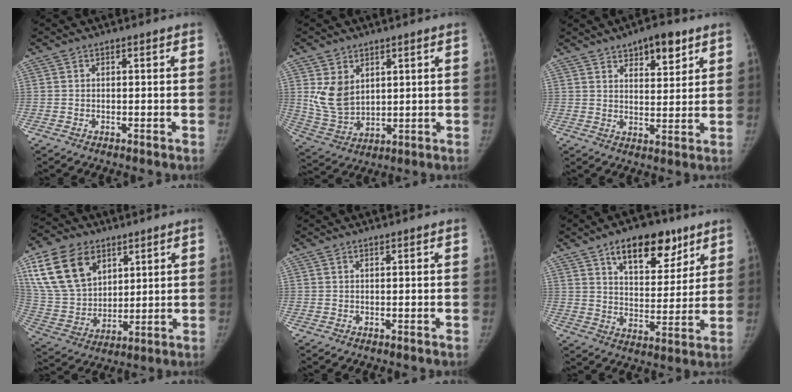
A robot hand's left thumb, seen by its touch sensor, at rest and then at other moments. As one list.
[{"total": 8.8, "force": [3.0, 6.3, 5.3], "torque": [-0.081, -0.022, 0.080]}, {"total": 8.1, "force": [5.0, 3.6, 5.3], "torque": [-0.051, -0.026, 0.072]}, {"total": 18.2, "force": [8.7, 12.3, 10.1], "torque": [-0.176, -0.022, 0.175]}, {"total": 0.6, "force": [0.5, 0.0, 0.1], "torque": [-0.003, 0.006, 0.011]}, {"total": 14.9, "force": [9.0, 7.6, 9.1], "torque": [-0.088, -0.043, 0.140]}]